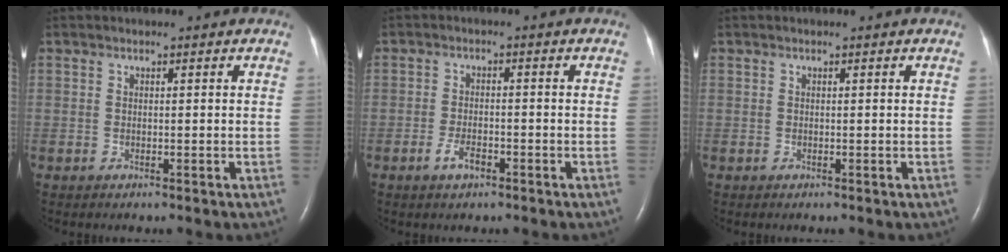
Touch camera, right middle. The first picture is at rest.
{"total": 2.9, "force": [-1.7, 1.0, 2.1], "torque": [-0.043, 0.001, -0.034]}
{"total": 0.0}